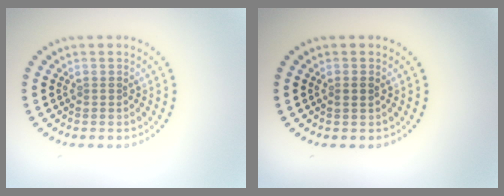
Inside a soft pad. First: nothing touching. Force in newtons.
{"total": 0.9, "press": 0.8, "slide": 0.5}